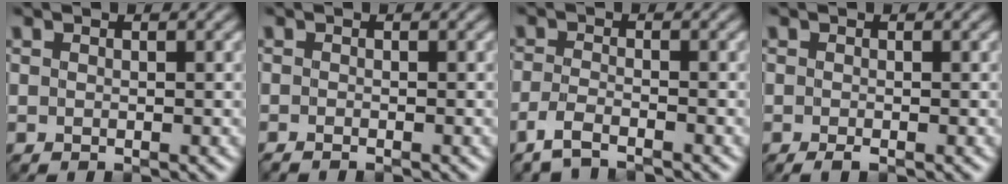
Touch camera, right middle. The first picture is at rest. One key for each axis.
{"total": 0.9, "fx": -0.8, "fy": -0.2, "fz": 0.3, "tx": -0.008, "ty": -0.003, "tz": -0.017}
{"total": 2.5, "fx": -2.0, "fy": 0.3, "fz": 1.4, "tx": -0.037, "ty": -0.001, "tz": -0.050}
{"total": 0.6, "fx": -0.4, "fy": 0.0, "fz": 0.5, "tx": -0.012, "ty": 0.002, "tz": -0.006}